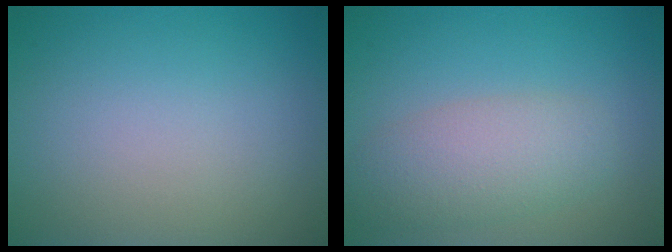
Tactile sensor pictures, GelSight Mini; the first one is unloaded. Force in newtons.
{"total": 4.2, "press": 4.2, "slide": 0.2}